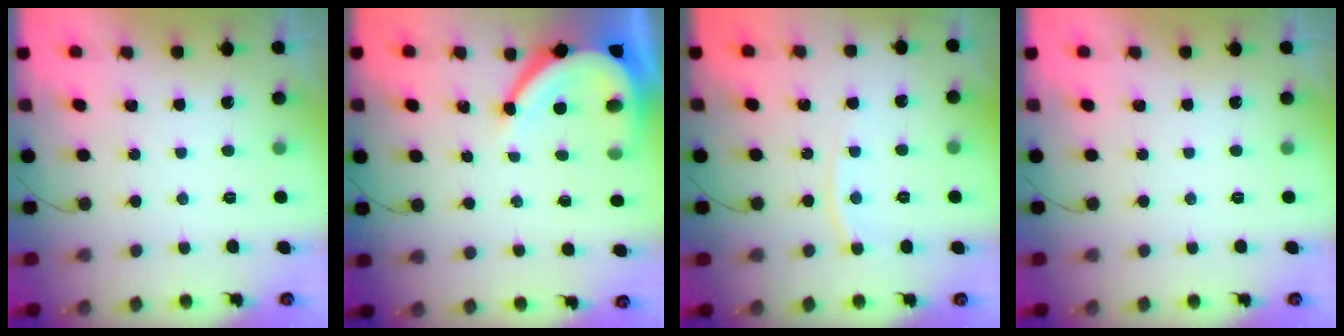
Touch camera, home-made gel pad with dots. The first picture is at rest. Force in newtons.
{"total": 10.6, "press": 10.5, "slide": 1.3}
{"total": 5.3, "press": 5.2, "slide": 0.6}
{"total": 0.0}